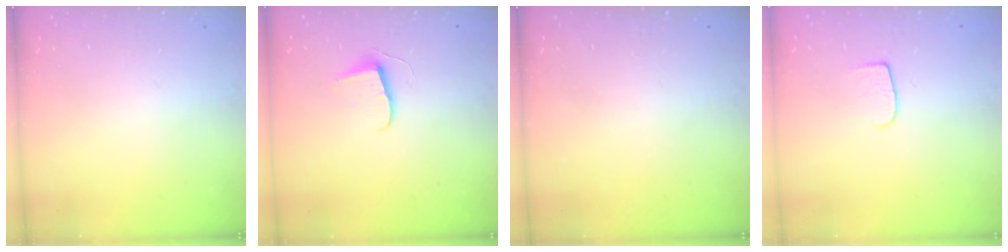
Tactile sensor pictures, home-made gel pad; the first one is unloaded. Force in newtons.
{"total": 6.8, "press": 6.8, "slide": 0.5}
{"total": 0.0}
{"total": 5.8, "press": 5.8, "slide": 0.7}